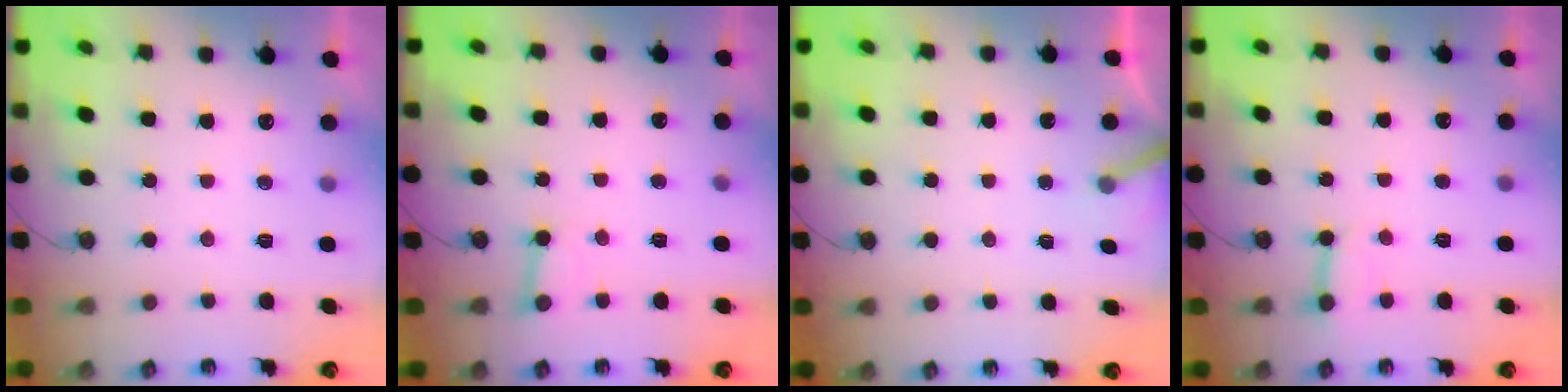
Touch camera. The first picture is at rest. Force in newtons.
{"total": 3.0, "press": 3.0, "slide": 0.2}
{"total": 4.6, "press": 4.6, "slide": 0.4}
{"total": 3.7, "press": 3.6, "slide": 0.4}